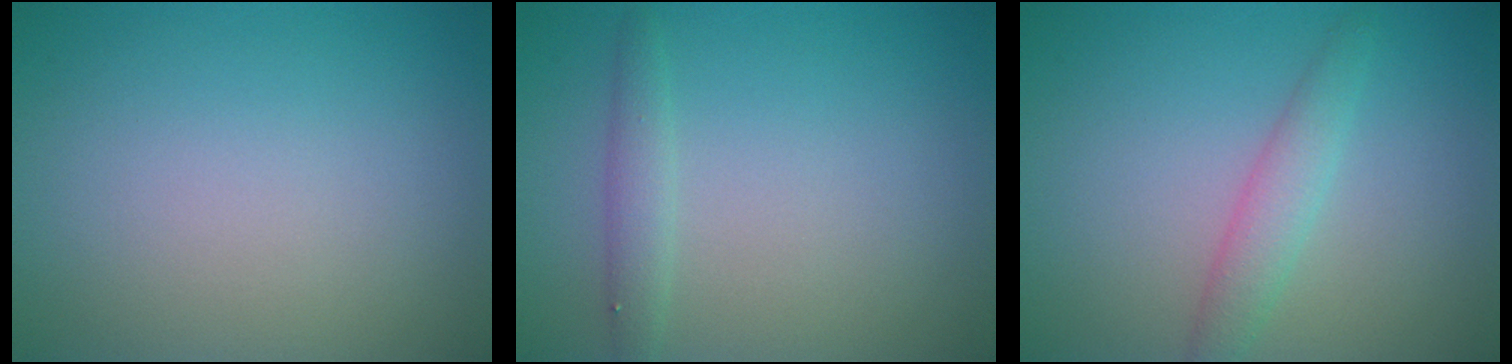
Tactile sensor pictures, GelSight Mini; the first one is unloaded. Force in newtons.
{"total": 1.5, "press": 1.5, "slide": 0.1}
{"total": 2.3, "press": 2.3, "slide": 0.1}